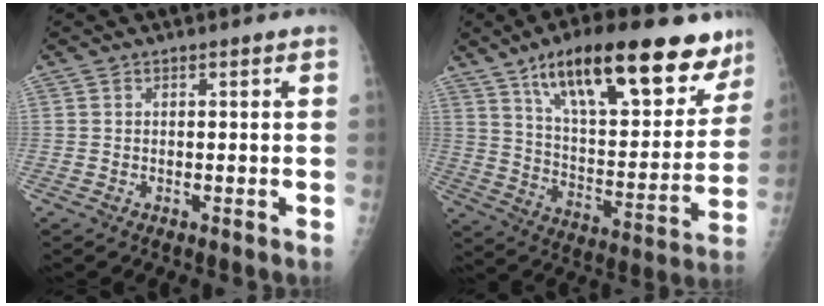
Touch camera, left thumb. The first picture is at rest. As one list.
[{"total": 27.1, "force": [16.8, 10.0, 18.7], "torque": [-0.238, -0.041, 0.266]}]